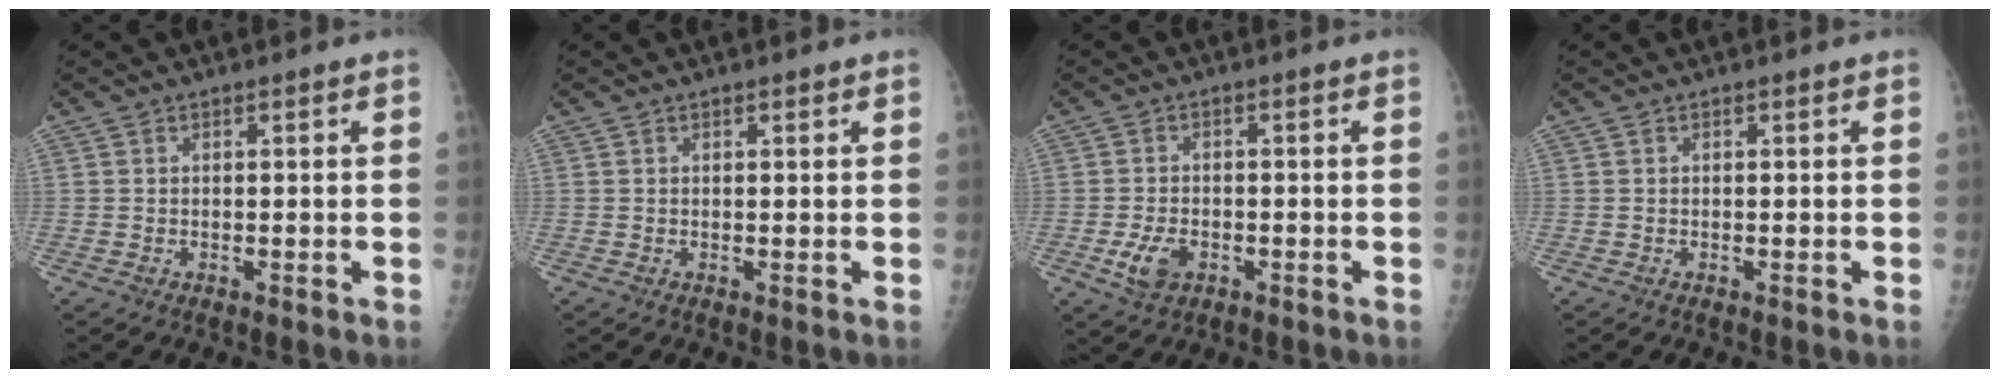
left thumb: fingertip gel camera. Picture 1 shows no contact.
{"total": 0.6, "force": [0.4, 0.2, 0.4], "torque": [-0.005, -0.001, 0.006]}
{"total": 4.8, "force": [-1.9, 3.0, 3.2], "torque": [-0.064, 0.004, -0.031]}
{"total": 0.0}